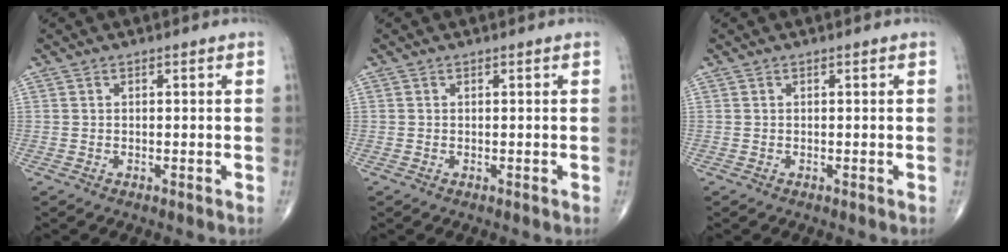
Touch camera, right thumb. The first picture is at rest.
{"total": 0.0}
{"total": 0.0}